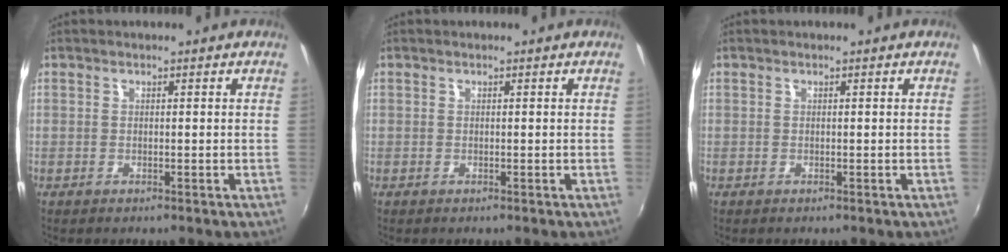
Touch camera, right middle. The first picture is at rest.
{"total": 0.0}
{"total": 0.0}